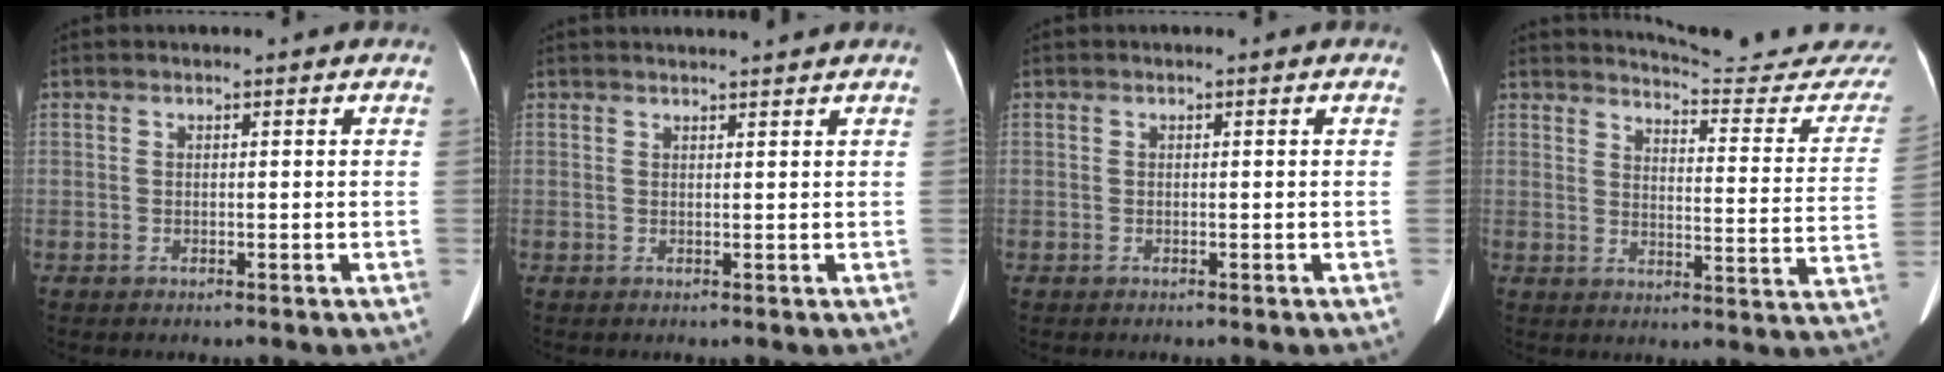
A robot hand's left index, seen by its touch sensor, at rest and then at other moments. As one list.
[{"total": 4.1, "force": [3.9, -0.5, 1.2], "torque": [-0.016, 0.015, 0.048]}, {"total": 0.0}, {"total": 18.4, "force": [18.2, 0.0, 2.9], "torque": [-0.029, -0.126, 0.197]}]